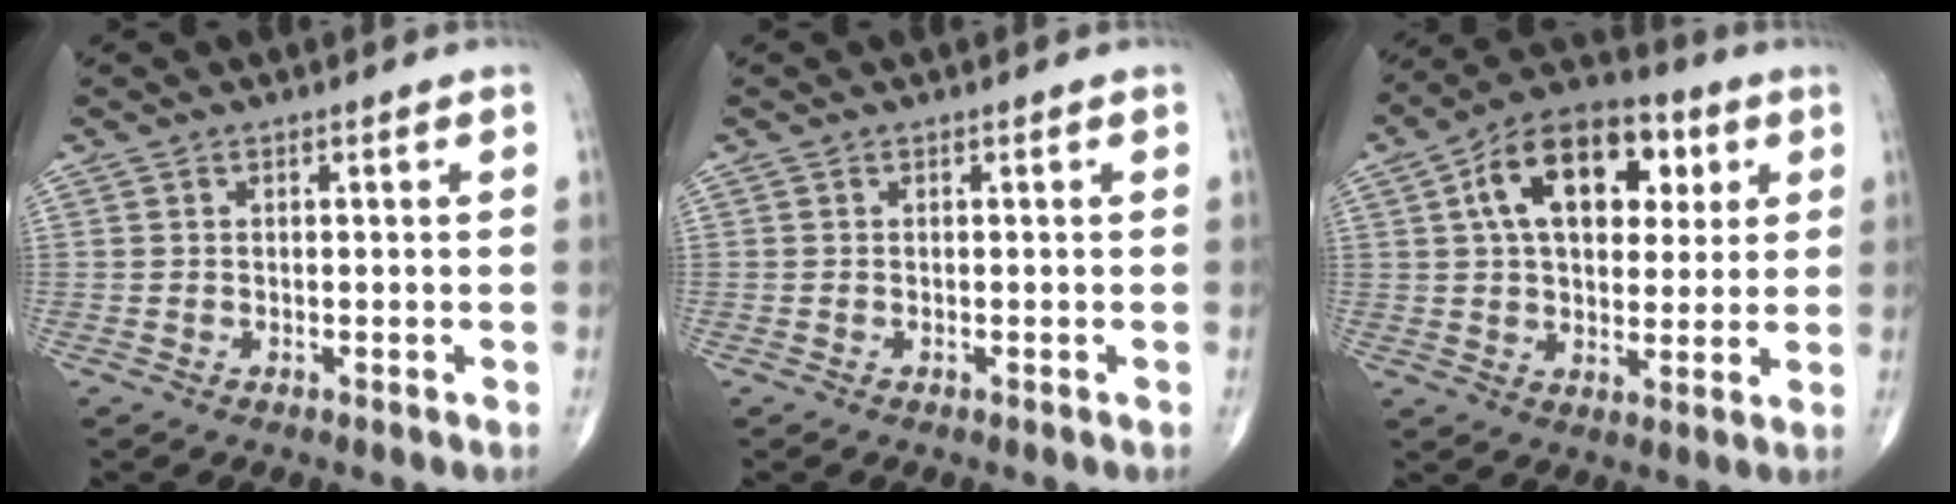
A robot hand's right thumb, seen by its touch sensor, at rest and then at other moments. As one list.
[{"total": 0.0}, {"total": 18.1, "force": [5.5, 10.9, 13.3], "torque": [-0.174, 0.009, 0.081]}]